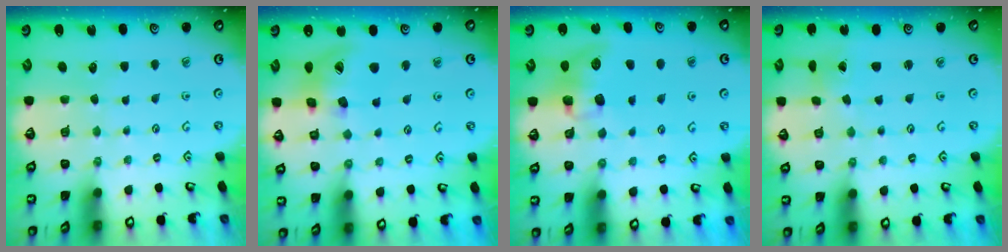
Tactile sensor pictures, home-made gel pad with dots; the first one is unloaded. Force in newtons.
{"total": 15.6, "press": 15.4, "slide": 2.3}
{"total": 9.8, "press": 9.7, "slide": 1.2}
{"total": 1.4, "press": 1.4, "slide": 0.3}